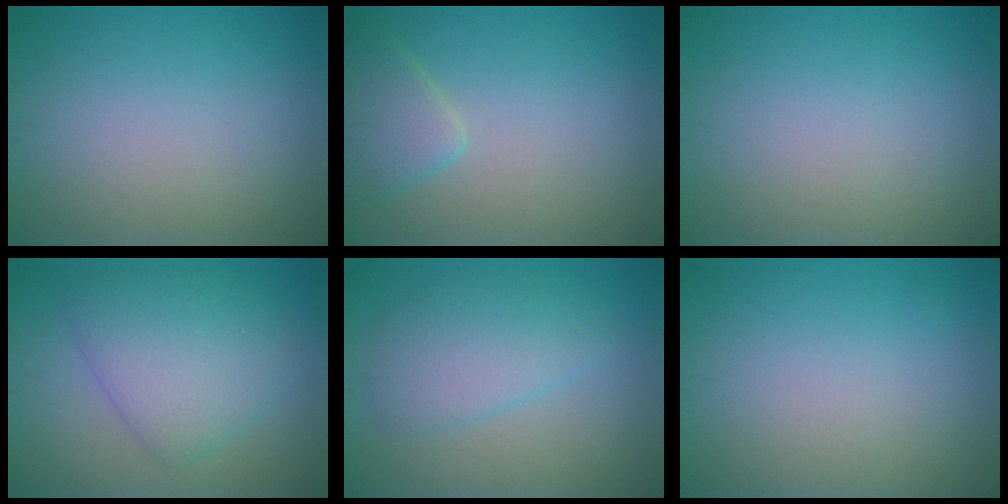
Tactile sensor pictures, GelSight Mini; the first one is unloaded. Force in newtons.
{"total": 2.8, "press": 2.8, "slide": 0.2}
{"total": 0.0}
{"total": 5.7, "press": 5.7, "slide": 0.2}
{"total": 3.6, "press": 3.6, "slide": 0.0}
{"total": 0.0}